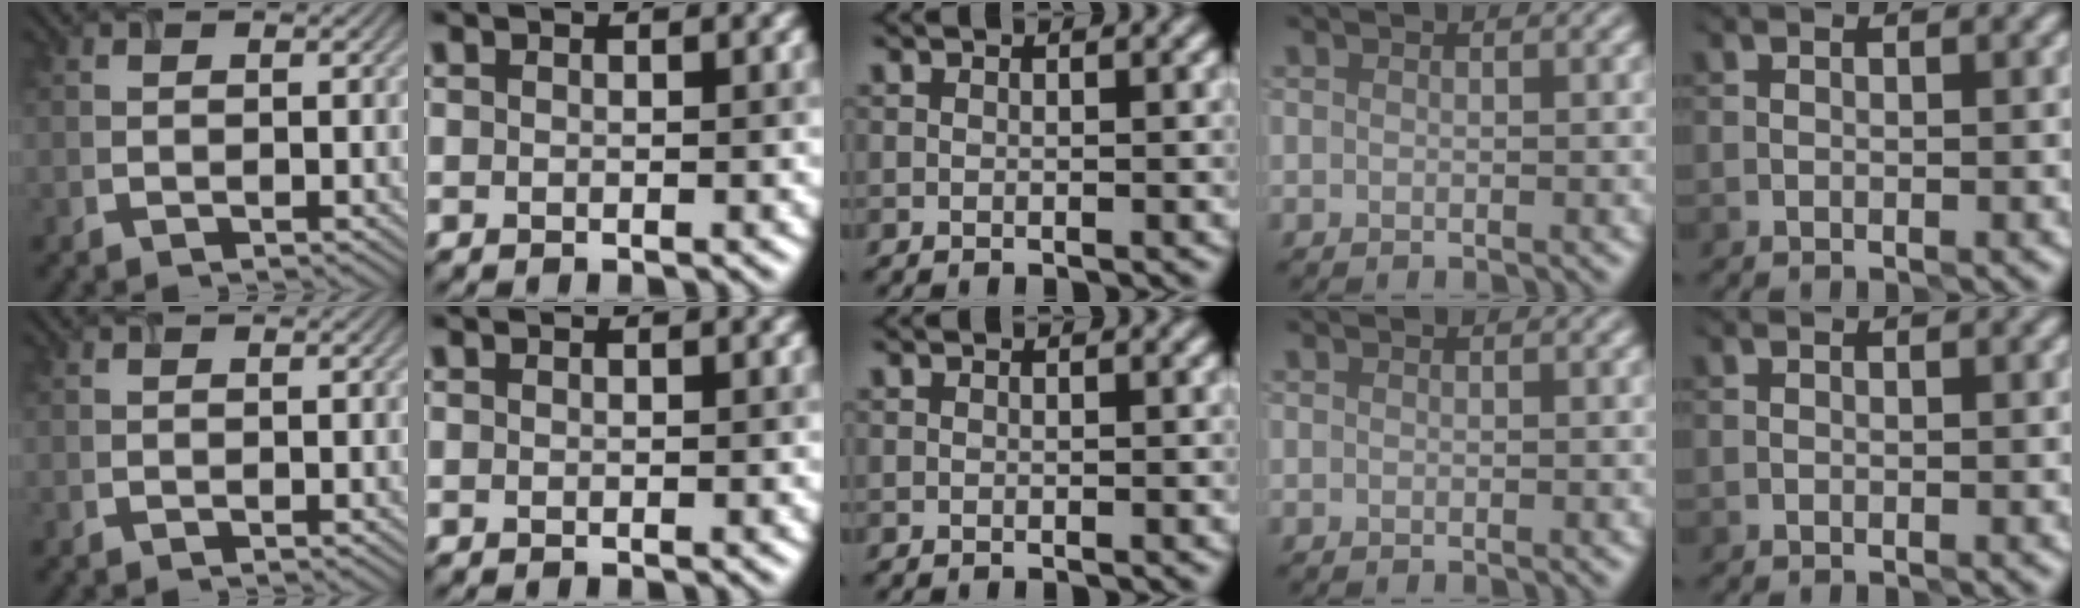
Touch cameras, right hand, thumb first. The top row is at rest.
{}